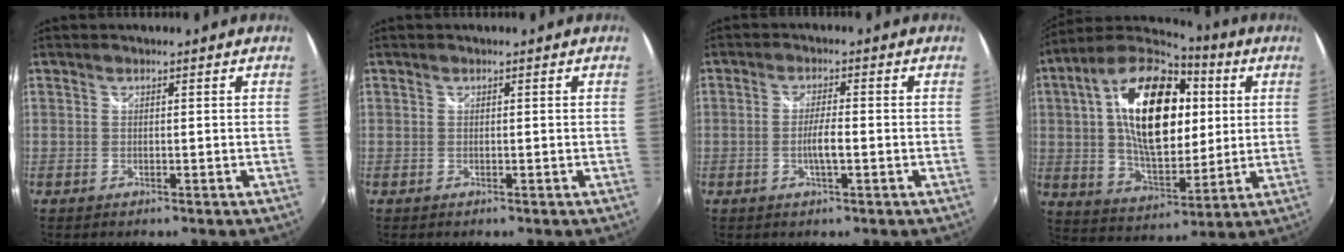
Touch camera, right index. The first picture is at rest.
{"total": 0.0}
{"total": 3.4, "force": [-1.1, 0.4, 3.2], "torque": [-0.061, -0.003, -0.019]}
{"total": 22.9, "force": [4.8, 12.3, 18.8], "torque": [-0.343, 0.038, 0.082]}